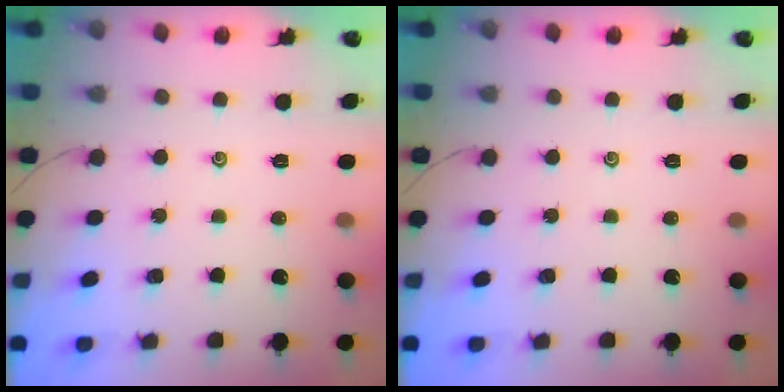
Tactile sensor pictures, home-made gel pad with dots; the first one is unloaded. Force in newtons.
{"total": 0.0}